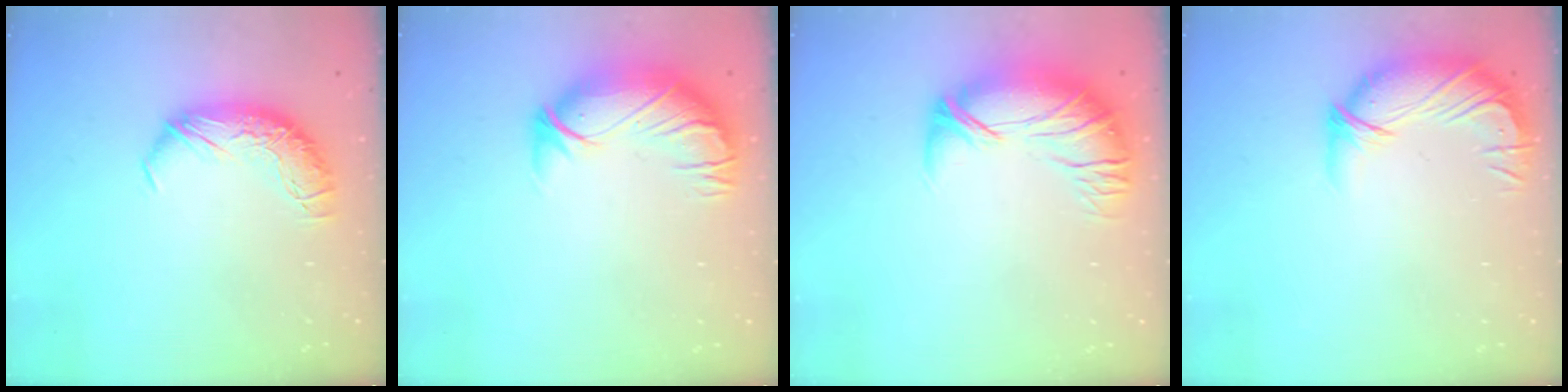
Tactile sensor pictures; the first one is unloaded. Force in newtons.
{"total": 3.0, "press": 0.2, "slide": 2.9}
{"total": 2.5, "press": 0.1, "slide": 2.5}
{"total": 2.9, "press": 0.1, "slide": 2.9}